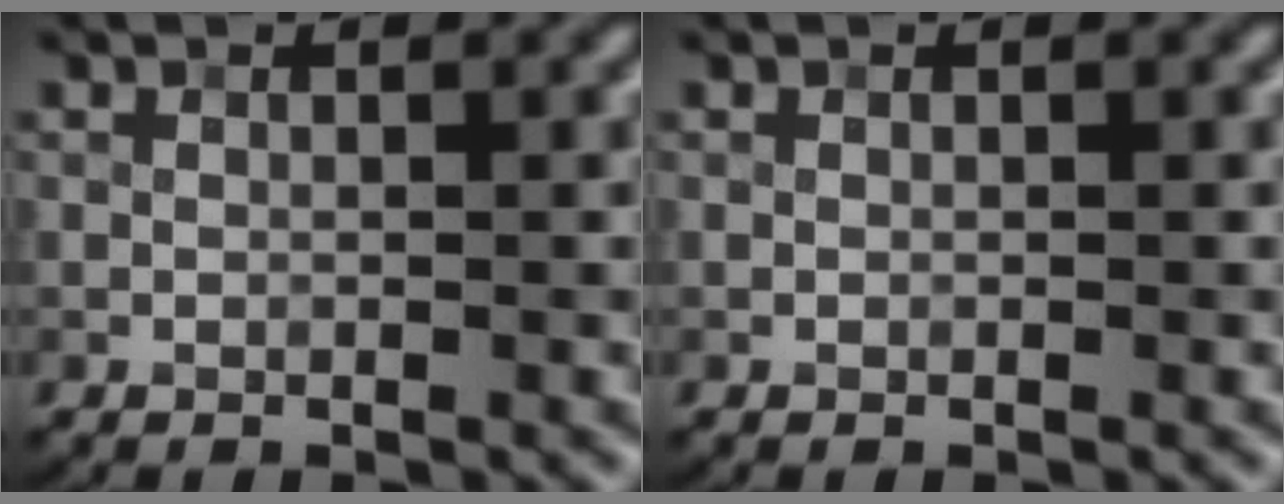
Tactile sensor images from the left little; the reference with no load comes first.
{"total": 0.0}